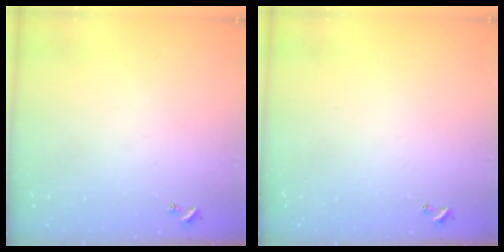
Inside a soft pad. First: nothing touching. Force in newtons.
{"total": 0.0}